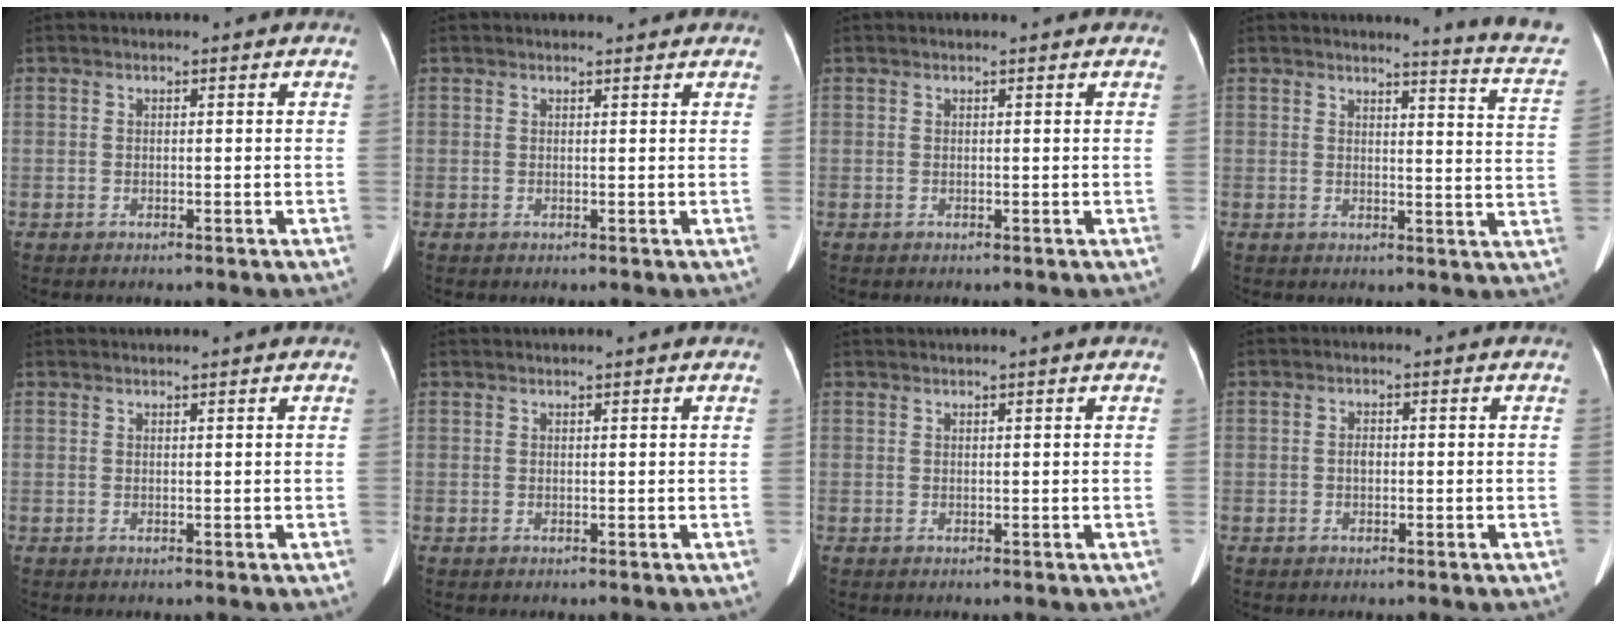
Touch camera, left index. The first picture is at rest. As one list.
[{"total": 1.9, "force": [1.9, 0.2, 0.4], "torque": [-0.008, 0.010, 0.023]}, {"total": 0.9, "force": [0.8, 0.1, 0.4], "torque": [-0.007, 0.014, 0.009]}, {"total": 10.5, "force": [10.0, -0.9, 3.0], "torque": [-0.027, -0.078, 0.088]}, {"total": 2.8, "force": [2.6, -0.4, 0.9], "torque": [-0.010, 0.025, 0.039]}, {"total": 2.1, "force": [1.9, -0.4, 0.7], "torque": [-0.008, 0.023, 0.033]}, {"total": 1.2, "force": [1.0, -0.4, 0.6], "torque": [-0.016, 0.009, 0.027]}, {"total": 1.0, "force": [-0.2, 0.6, 0.8], "torque": [-0.015, 0.001, -0.004]}]